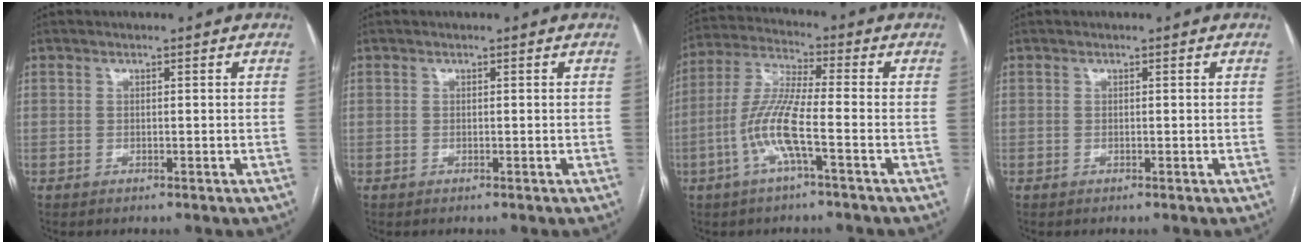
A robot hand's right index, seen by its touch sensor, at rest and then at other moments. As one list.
[{"total": 0.0}, {"total": 9.3, "force": [-3.0, 0.4, 8.7], "torque": [-0.190, 0.006, -0.063]}, {"total": 0.0}]